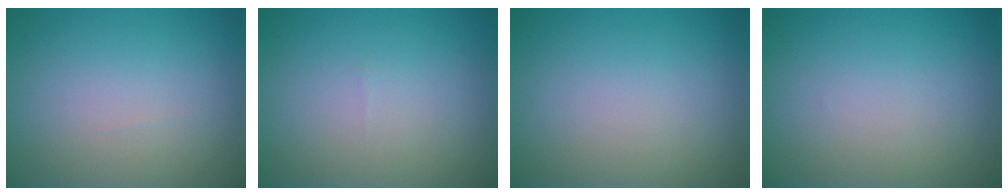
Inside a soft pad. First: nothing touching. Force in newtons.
{"total": 0.0}
{"total": 0.0}
{"total": 0.0}